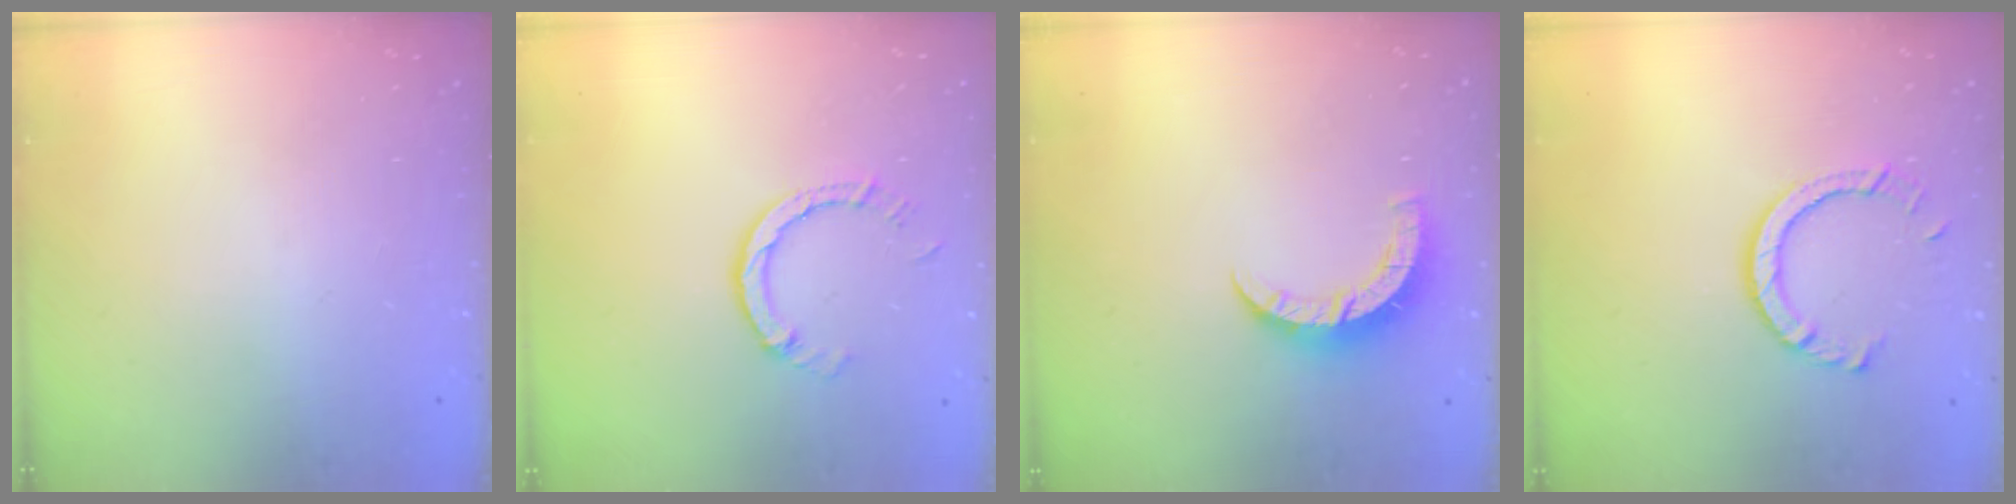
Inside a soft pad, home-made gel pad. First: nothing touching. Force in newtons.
{"total": 3.9, "press": 3.9, "slide": 0.2}
{"total": 6.5, "press": 6.5, "slide": 0.4}
{"total": 7.8, "press": 7.7, "slide": 0.7}